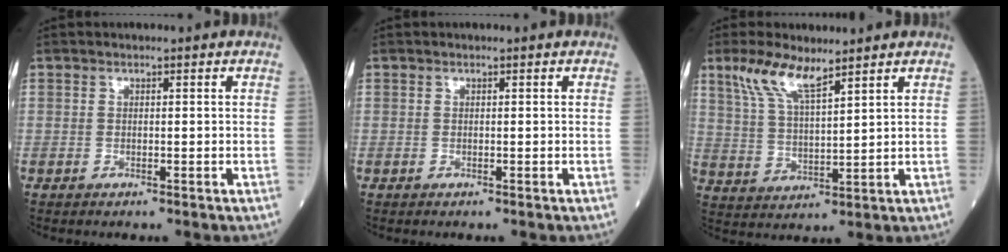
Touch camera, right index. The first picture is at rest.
{"total": 0.0}
{"total": 7.7, "force": [5.4, 1.3, 5.3], "torque": [-0.120, 0.005, 0.114]}